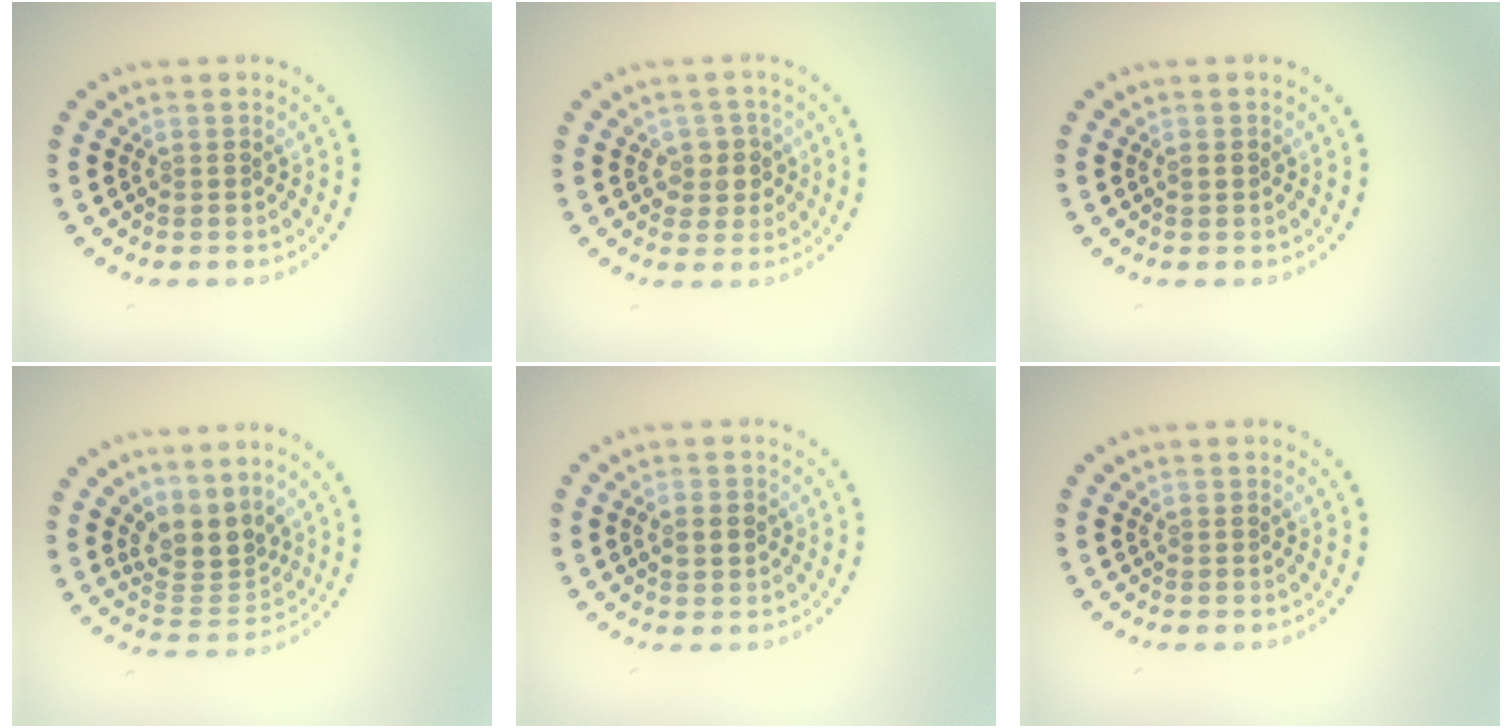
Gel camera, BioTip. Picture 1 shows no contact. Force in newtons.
{"total": 2.2, "press": 2.1, "slide": 0.6}
{"total": 0.7, "press": 0.7, "slide": 0.1}
{"total": 3.6, "press": 2.7, "slide": 2.4}
{"total": 2.2, "press": 2.2, "slide": 0.1}
{"total": 0.0}